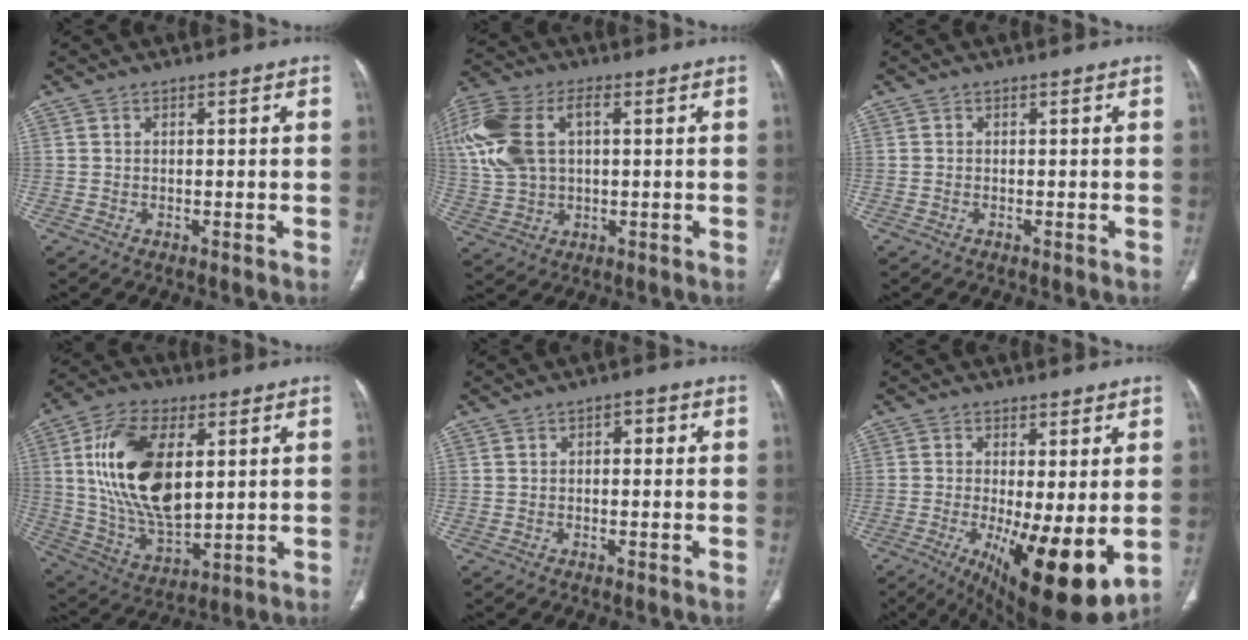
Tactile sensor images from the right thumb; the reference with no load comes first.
{"total": 17.5, "force": [3.7, 10.8, 13.3], "torque": [-0.325, 0.017, 0.070]}
{"total": 0.0}
{"total": 20.4, "force": [4.4, 10.8, 16.7], "torque": [-0.307, -0.014, 0.087]}
{"total": 1.9, "force": [0.3, 1.2, 1.5], "torque": [-0.015, 0.008, -0.001]}
{"total": 15.1, "force": [-3.2, 4.5, 14.1], "torque": [-0.201, -0.030, -0.031]}